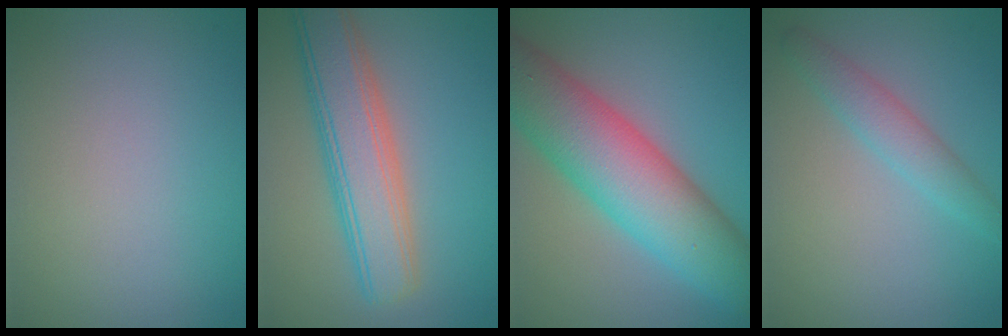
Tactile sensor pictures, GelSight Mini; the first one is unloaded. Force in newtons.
{"total": 6.4, "press": 6.4, "slide": 0.4}
{"total": 11.0, "press": 11.0, "slide": 0.5}
{"total": 2.5, "press": 2.5, "slide": 0.1}